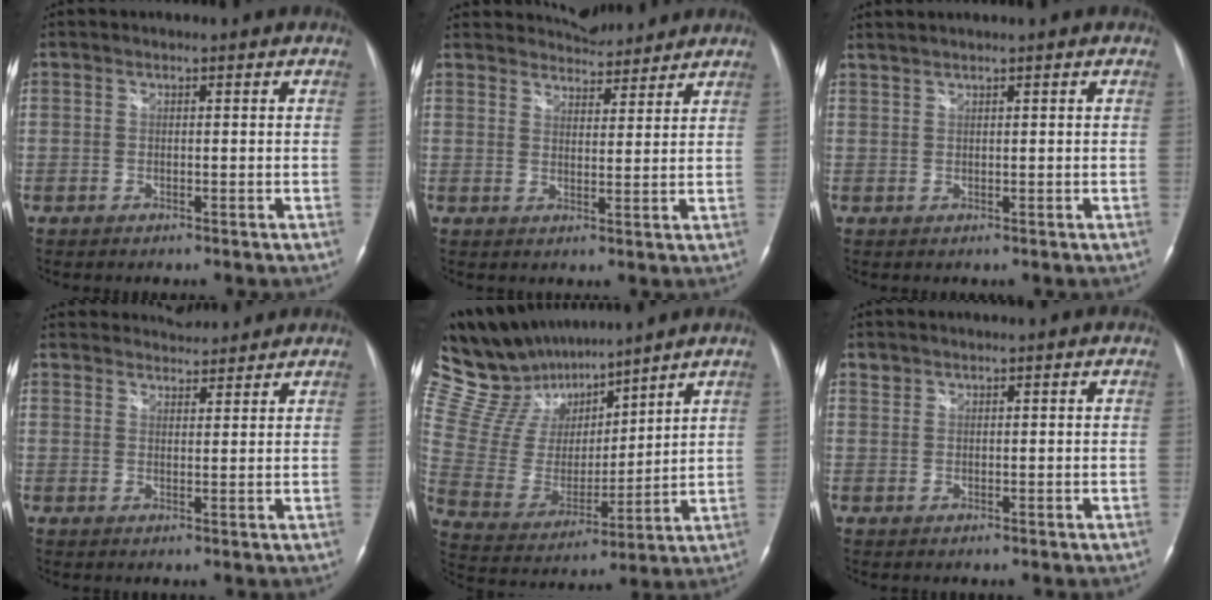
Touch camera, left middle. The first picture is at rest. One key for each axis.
{"total": 8.0, "fx": 7.7, "fy": 1.9, "fz": 1.1, "tx": -0.018, "ty": 0.012, "tz": 0.109}
{"total": 1.7, "fx": 1.5, "fy": -0.2, "fz": 0.6, "tx": -0.015, "ty": 0.012, "tz": 0.035}
{"total": 7.3, "fx": 7.0, "fy": 1.7, "fz": 1.3, "tx": -0.020, "ty": 0.023, "tz": 0.101}
{"total": 17.2, "fx": 15.0, "fy": 5.2, "fz": 6.6, "tx": -0.136, "ty": 0.018, "tz": 0.288}
{"total": 0.9, "fx": 0.8, "fy": 0.5, "fz": -0.1, "tx": 0.004, "ty": 0.005, "tz": 0.014}